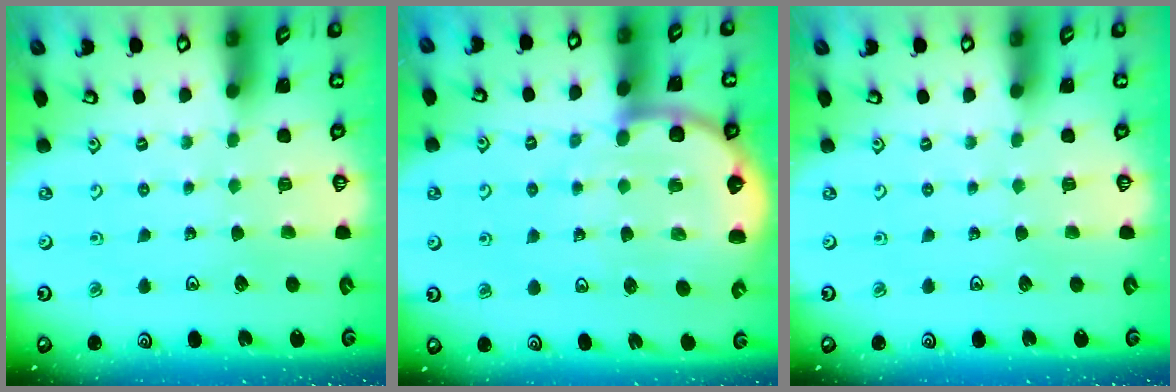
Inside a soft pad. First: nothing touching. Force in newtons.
{"total": 8.8, "press": 8.6, "slide": 2.0}
{"total": 0.0}